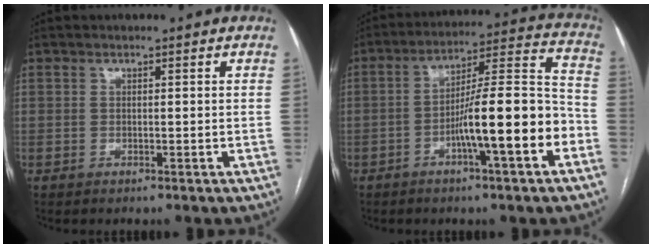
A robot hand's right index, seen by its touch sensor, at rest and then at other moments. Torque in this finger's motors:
{"motor_torque": [2.06, -0.08, 1.03, 0.21]}